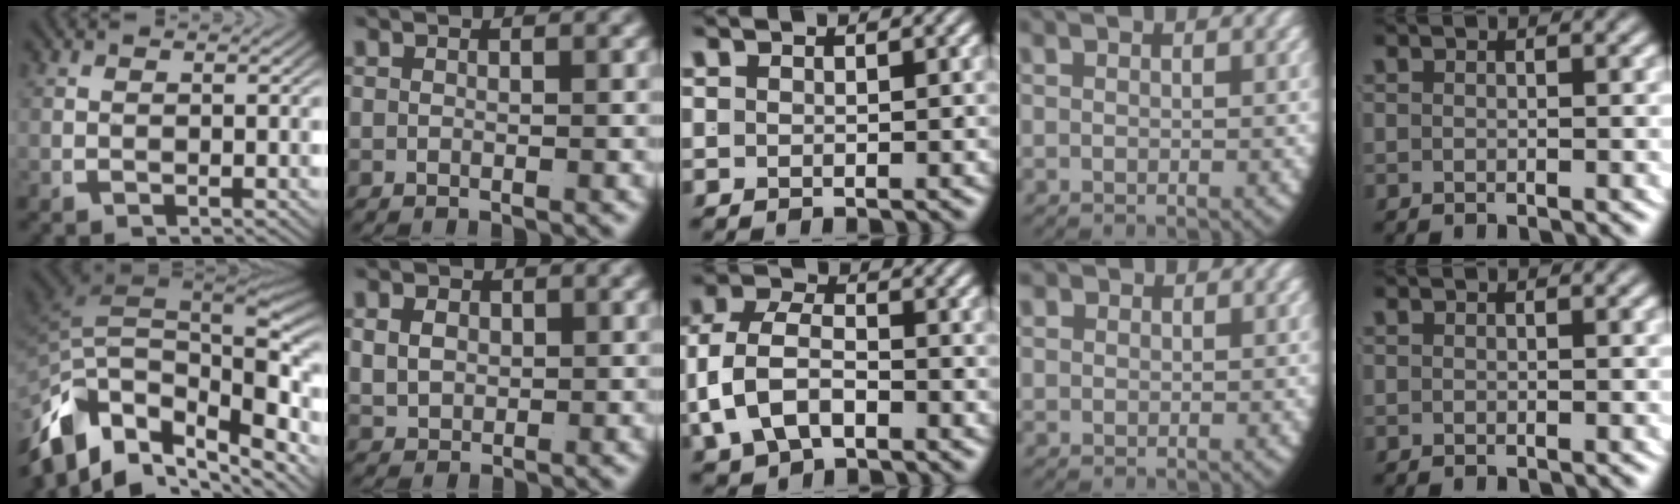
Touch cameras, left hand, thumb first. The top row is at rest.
{"thumb": {"total": 18.9, "force": [-1.7, 11.8, 14.6], "torque": [-0.274, -0.037, -0.013]}, "index": {"total": 2.5, "force": [0.6, 2.0, 1.4], "torque": [-0.030, -0.013, 0.025]}, "middle": {"total": 6.0, "force": [-0.9, 4.4, 4.1], "torque": [-0.095, -0.024, -0.002]}, "ring": {"total": 1.1, "force": [0.7, 0.7, 0.4], "torque": [-0.018, -0.006, 0.021]}}